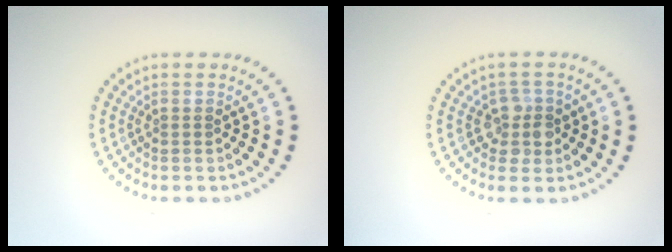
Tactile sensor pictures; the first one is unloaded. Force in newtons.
{"total": 2.3, "press": 2.0, "slide": 1.1}